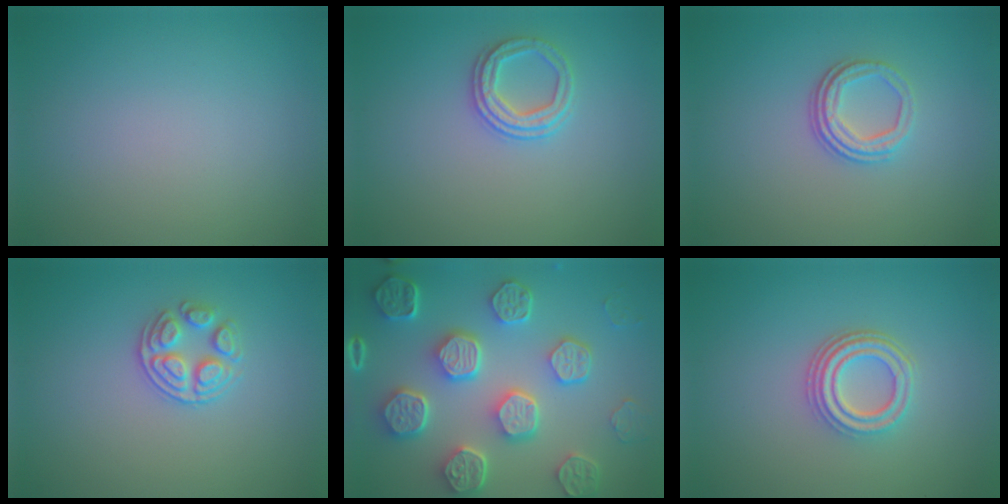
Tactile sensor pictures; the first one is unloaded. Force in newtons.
{"total": 2.5, "press": 2.3, "slide": 1.0}
{"total": 3.2, "press": 2.4, "slide": 2.1}
{"total": 2.9, "press": 2.6, "slide": 1.3}
{"total": 8.6, "press": 6.6, "slide": 5.5}
{"total": 3.7, "press": 3.0, "slide": 2.1}